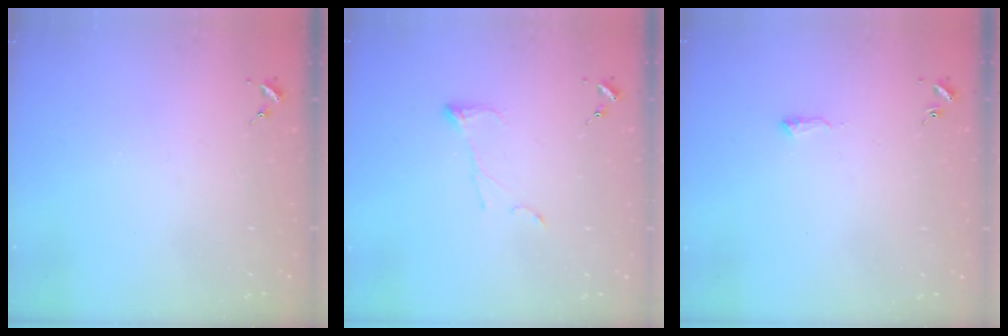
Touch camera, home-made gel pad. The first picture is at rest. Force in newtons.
{"total": 6.7, "press": 6.6, "slide": 0.6}
{"total": 6.5, "press": 6.5, "slide": 0.6}